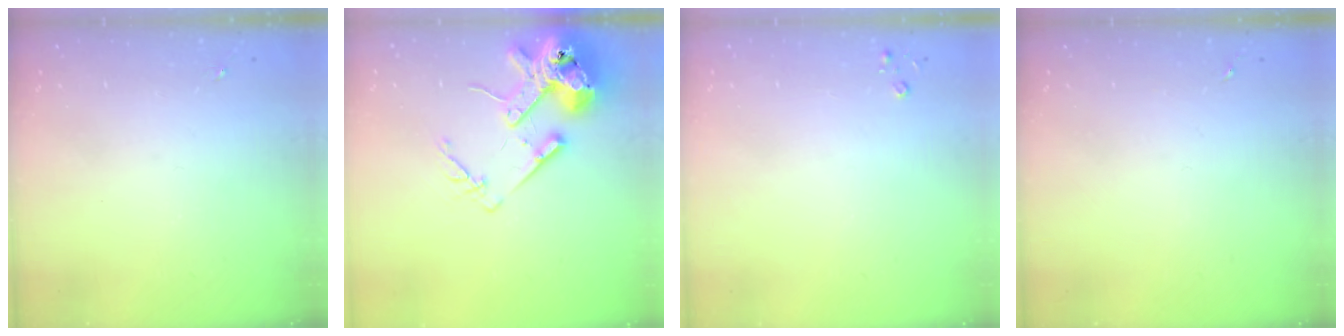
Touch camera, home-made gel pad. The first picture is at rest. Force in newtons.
{"total": 16.1, "press": 15.9, "slide": 2.4}
{"total": 2.6, "press": 2.6, "slide": 0.3}
{"total": 0.0}